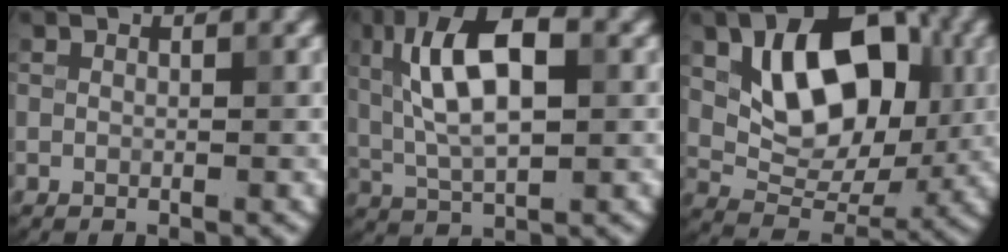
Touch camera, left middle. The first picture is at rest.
{"total": 8.5, "force": [1.9, 3.3, 7.6], "torque": [-0.137, 0.016, 0.027]}
{"total": 10.4, "force": [2.4, 6.7, 7.6], "torque": [-0.128, -0.001, 0.039]}